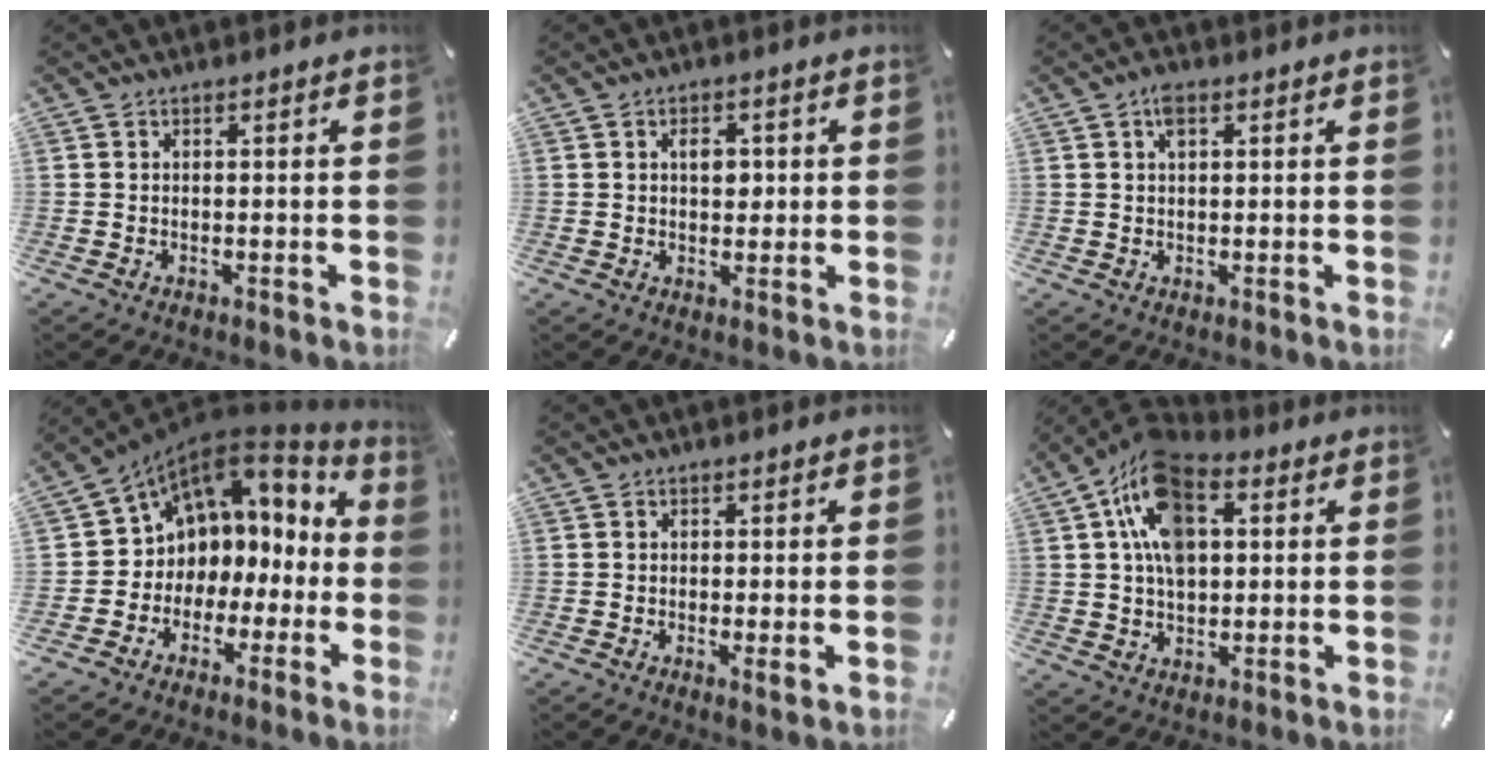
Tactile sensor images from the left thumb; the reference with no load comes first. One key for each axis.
{"total": 3.6, "fx": 0.6, "fy": 2.4, "fz": 2.6, "tx": -0.030, "ty": -0.001, "tz": 0.002}
{"total": 2.7, "fx": 1.2, "fy": 1.4, "fz": 1.9, "tx": -0.035, "ty": 0.001, "tz": 0.019}
{"total": 8.9, "fx": 4.1, "fy": 7.7, "fz": 1.6, "tx": -0.060, "ty": -0.052, "tz": 0.083}
{"total": 1.6, "fx": 0.0, "fy": 0.5, "fz": 1.5, "tx": -0.026, "ty": -0.003, "tz": 0.001}
{"total": 14.4, "fx": 4.2, "fy": 9.6, "fz": 9.8, "tx": -0.189, "ty": 0.001, "tz": 0.078}